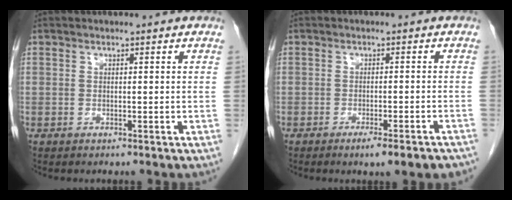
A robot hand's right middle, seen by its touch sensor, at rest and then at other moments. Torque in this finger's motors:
{"motor_torque": [0.70, -0.69, 0.03, 0.03]}